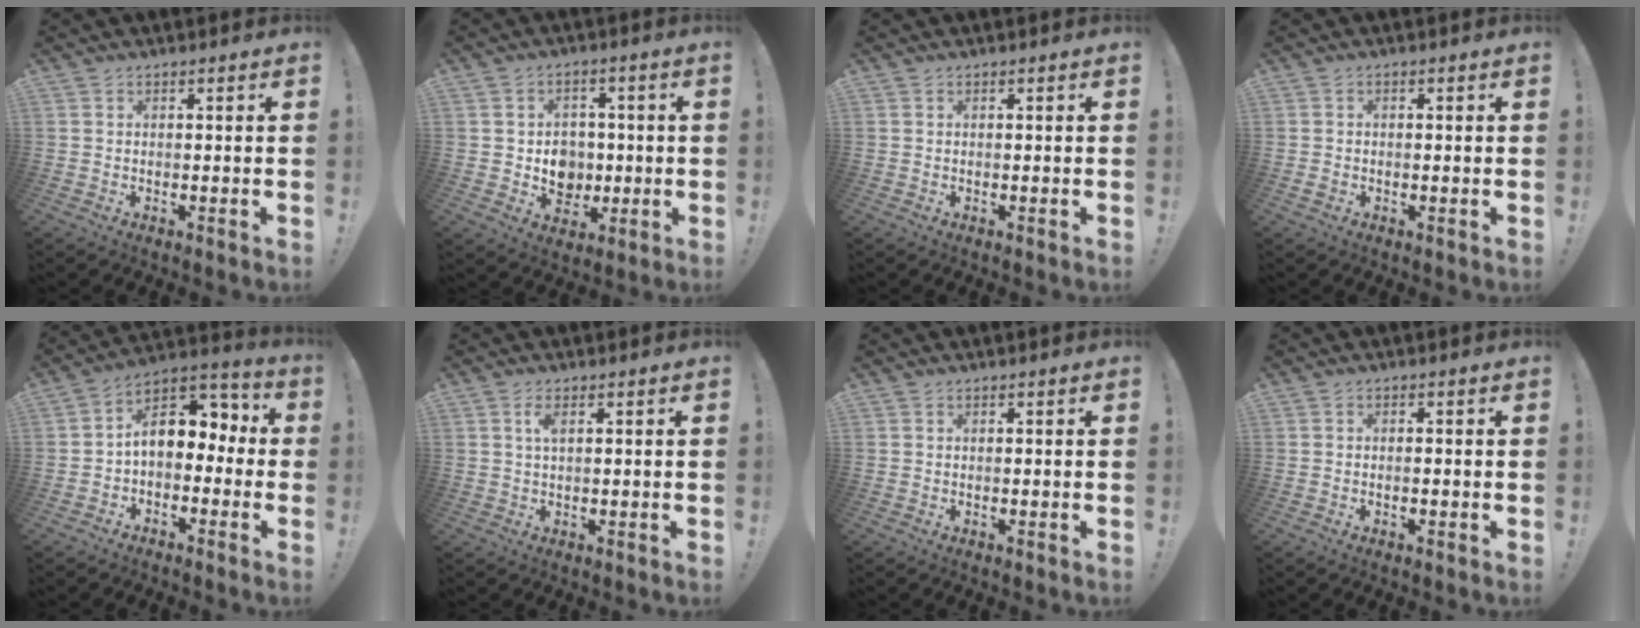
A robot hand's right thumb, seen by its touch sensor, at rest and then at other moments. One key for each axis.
{"total": 8.1, "fx": -0.1, "fy": 7.4, "fz": 3.4, "tx": -0.035, "ty": -0.004, "tz": 0.006}
{"total": 0.0}
{"total": 1.5, "fx": -0.5, "fy": 0.9, "fz": 1.0, "tx": -0.016, "ty": 0.004, "tz": -0.008}
{"total": 10.8, "fx": 1.7, "fy": 7.9, "fz": 7.2, "tx": -0.090, "ty": -0.005, "tz": 0.037}
{"total": 2.5, "fx": 0.8, "fy": 0.7, "fz": 2.2, "tx": -0.039, "ty": -0.001, "tz": 0.011}
{"total": 0.0}
{"total": 1.0, "fx": -0.6, "fy": 0.1, "fz": 0.7, "tx": -0.013, "ty": 0.001, "tz": -0.011}